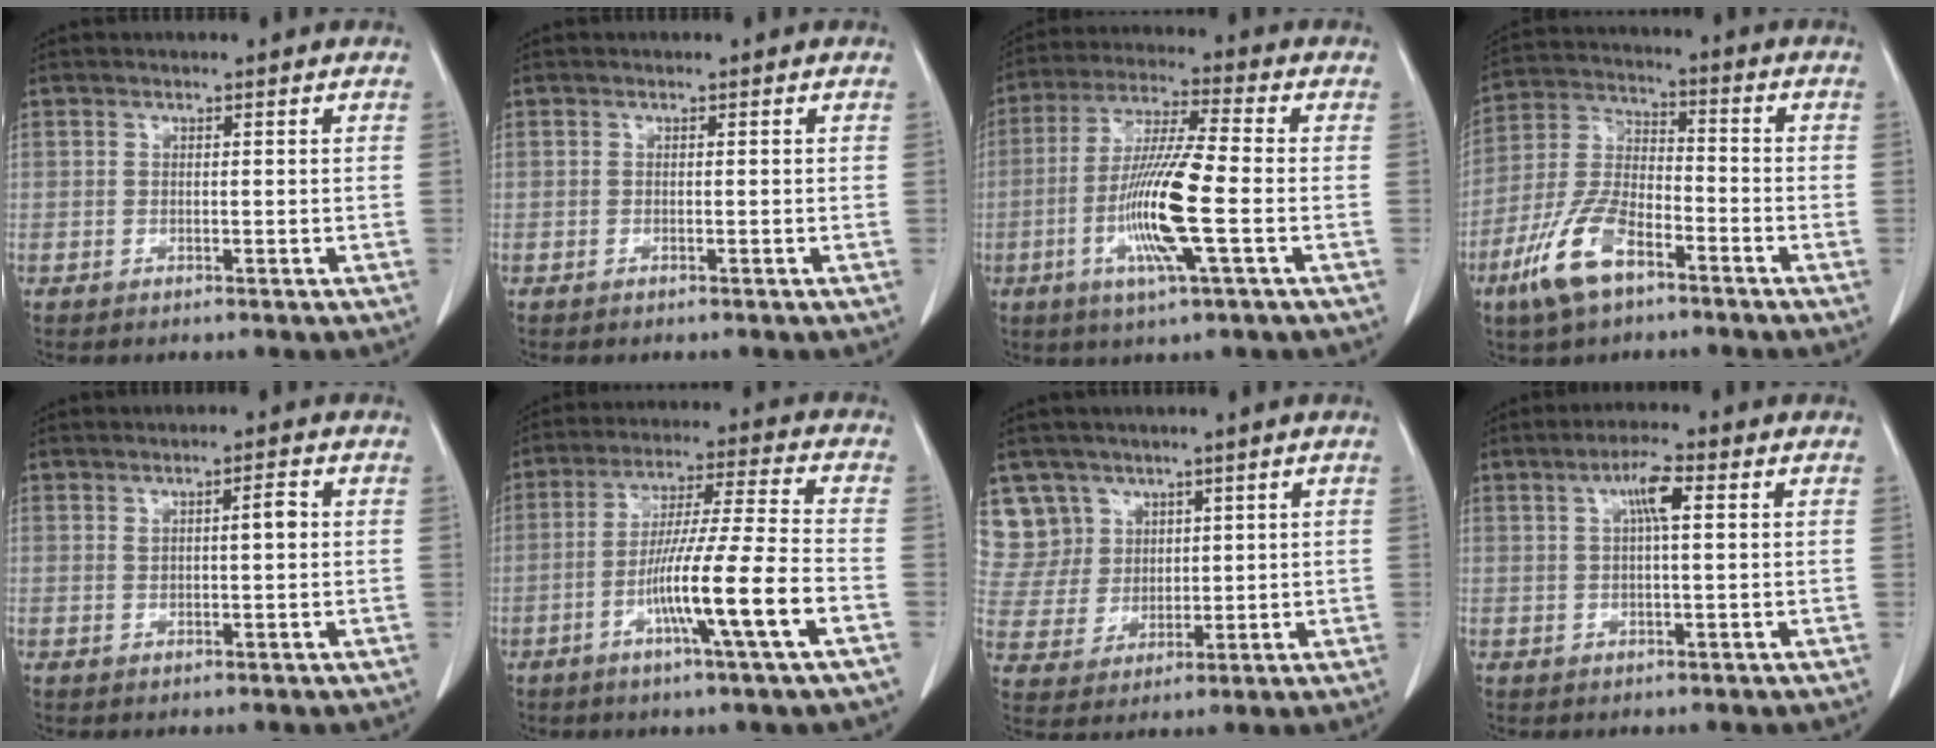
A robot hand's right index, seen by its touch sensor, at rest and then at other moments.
{"total": 0.0}
{"total": 12.7, "force": [-3.1, 0.3, 12.3], "torque": [-0.245, -0.011, -0.064]}
{"total": 11.5, "force": [-6.7, 4.7, 8.2], "torque": [-0.187, 0.000, -0.129]}
{"total": 2.4, "force": [0.6, 0.5, 2.3], "torque": [-0.036, 0.004, 0.010]}
{"total": 13.3, "force": [-4.9, -1.1, 12.3], "torque": [-0.217, -0.007, -0.088]}
{"total": 8.6, "force": [5.3, 6.8, -0.3], "torque": [0.004, 0.019, 0.119]}
{"total": 4.3, "force": [1.3, 0.5, 4.1], "torque": [-0.076, 0.008, 0.023]}